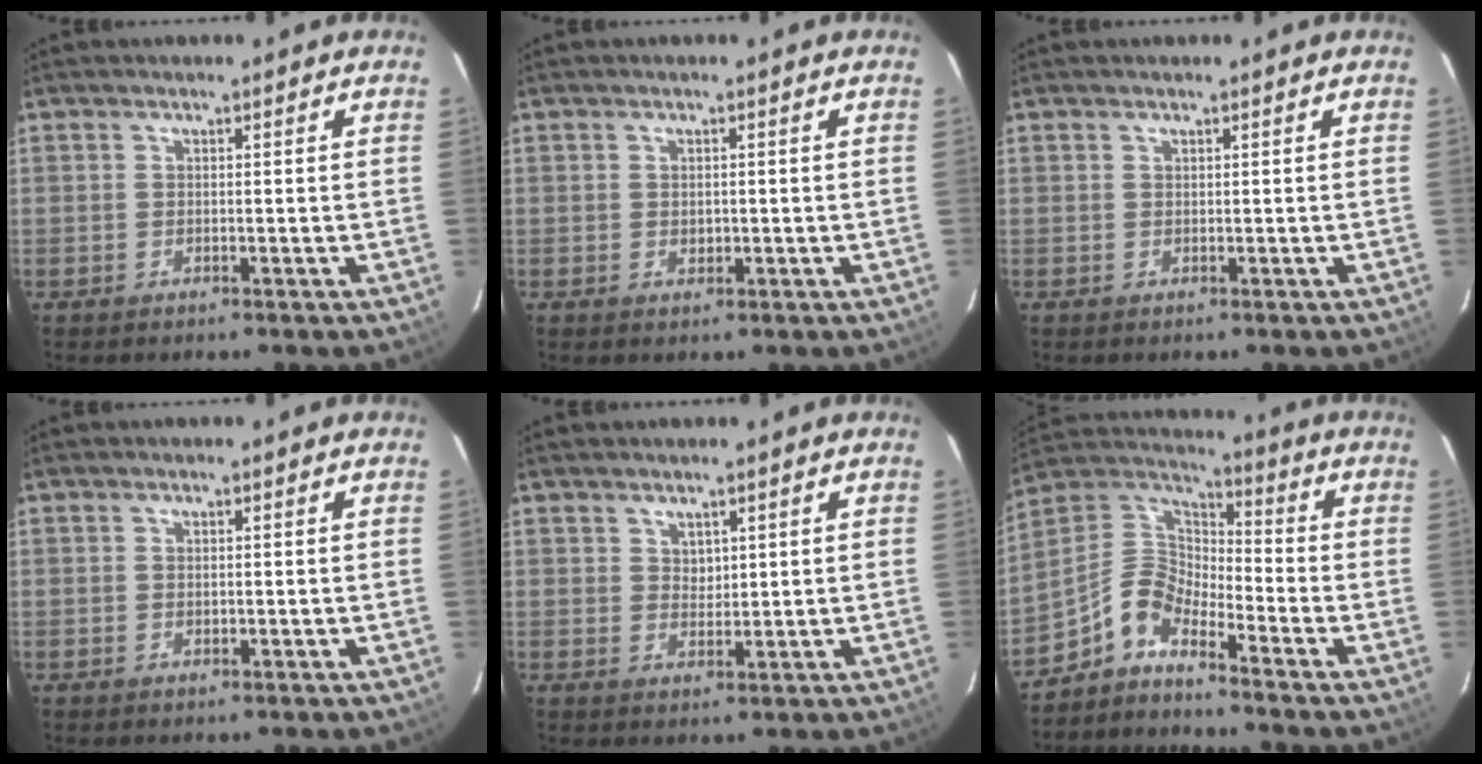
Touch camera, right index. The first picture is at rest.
{"total": 1.5, "force": [-0.1, 1.1, 0.9], "torque": [-0.014, 0.002, 0.000]}
{"total": 0.0}
{"total": 0.9, "force": [0.0, 0.6, 0.6], "torque": [-0.011, 0.002, 0.001]}
{"total": 2.1, "force": [1.3, 1.5, 0.5], "torque": [-0.004, 0.002, 0.026]}
{"total": 7.6, "force": [-5.7, 3.3, 3.8], "torque": [-0.093, 0.035, -0.132]}